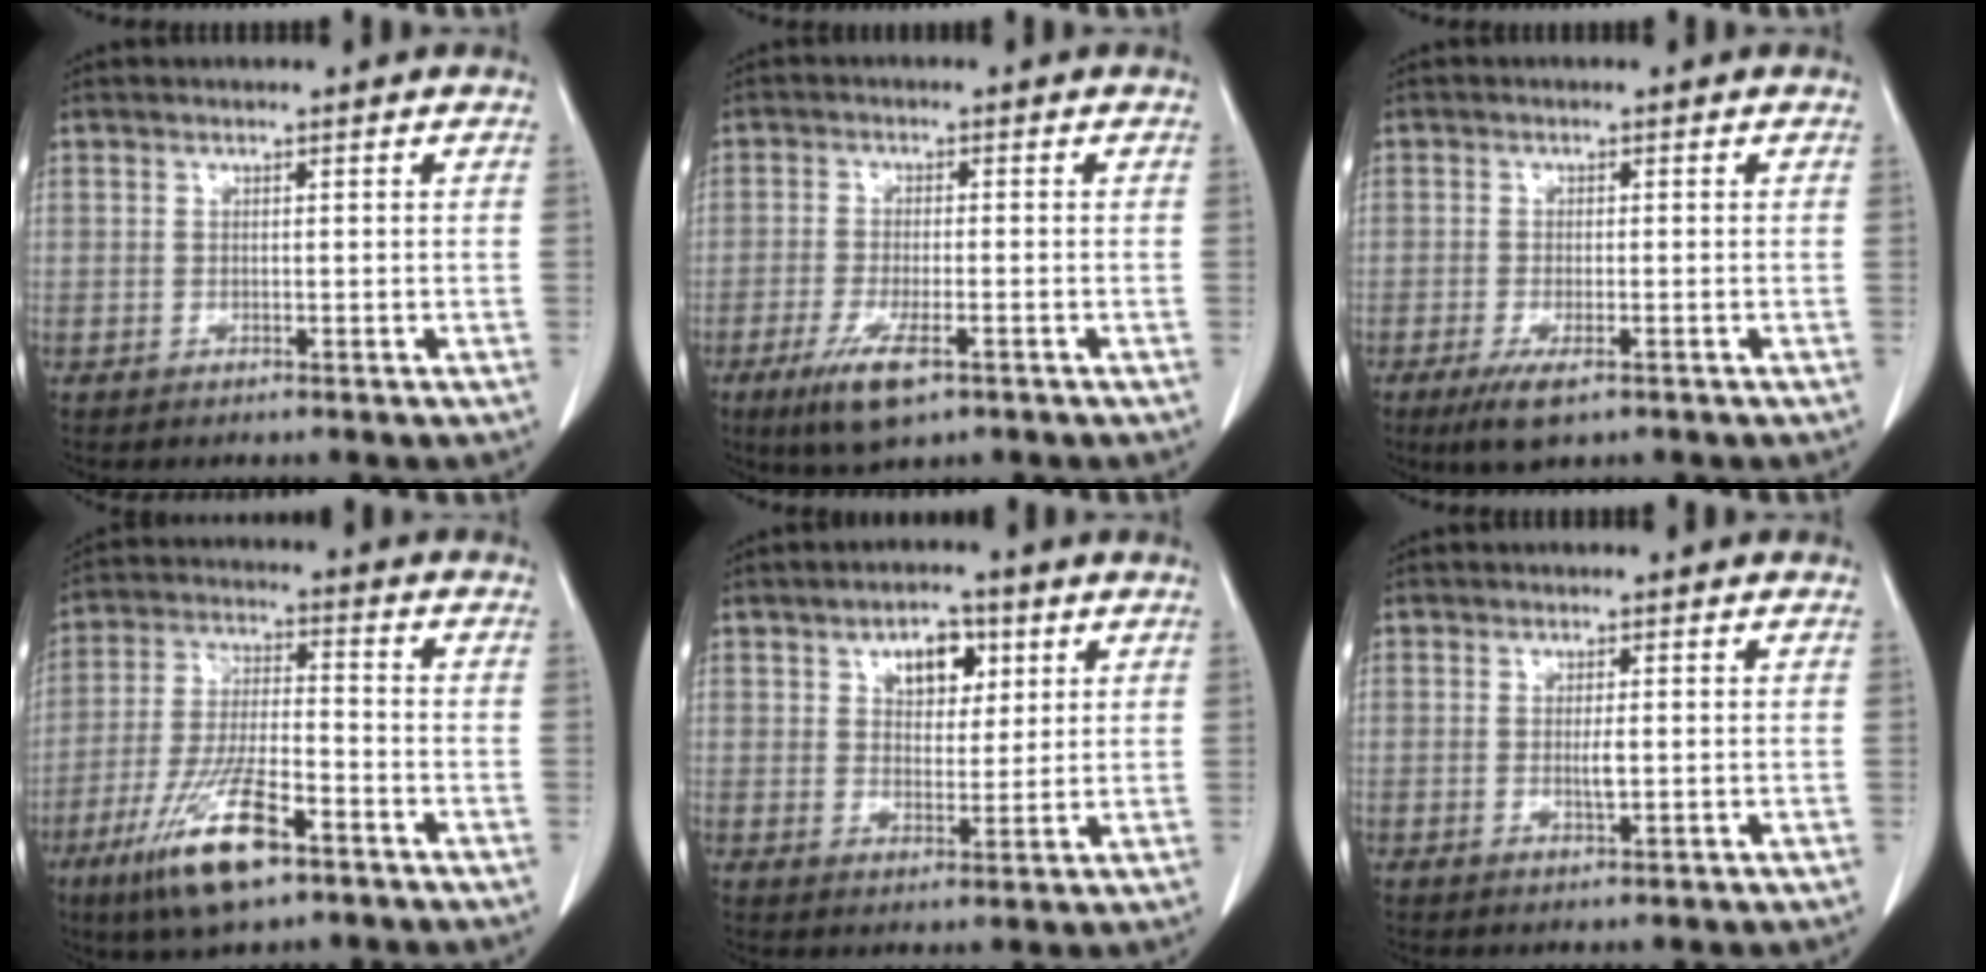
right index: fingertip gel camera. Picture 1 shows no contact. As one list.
[{"total": 7.0, "force": [-3.8, 1.8, 5.6], "torque": [-0.108, -0.015, -0.061]}, {"total": 4.6, "force": [-2.6, 1.2, 3.5], "torque": [-0.067, -0.010, -0.040]}, {"total": 13.1, "force": [-7.4, 2.9, 10.4], "torque": [-0.209, -0.020, -0.131]}, {"total": 6.3, "force": [2.8, 3.6, 4.3], "torque": [-0.066, 0.010, 0.046]}, {"total": 1.9, "force": [-0.1, 0.3, 1.8], "torque": [-0.036, -0.003, -0.002]}]